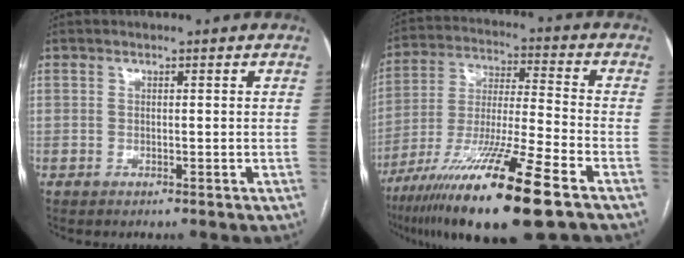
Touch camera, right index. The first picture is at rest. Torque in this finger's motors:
{"motor_torque": [1.21, -0.93, 1.05, 0.21]}